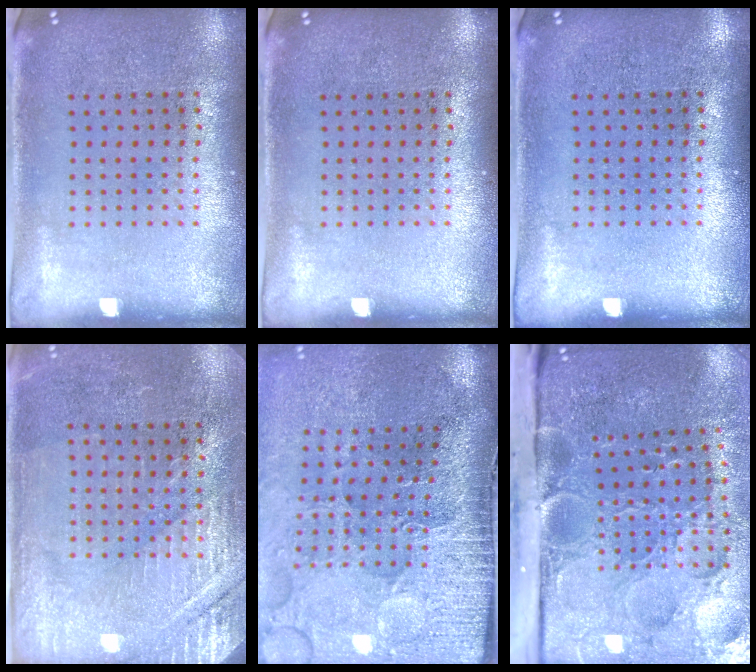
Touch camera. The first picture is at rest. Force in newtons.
{"total": 0.0}
{"total": 0.0}
{"total": 2.8, "press": 2.8, "slide": 0.4}
{"total": 4.0, "press": 3.6, "slide": 1.9}
{"total": 5.4, "press": 4.2, "slide": 3.3}